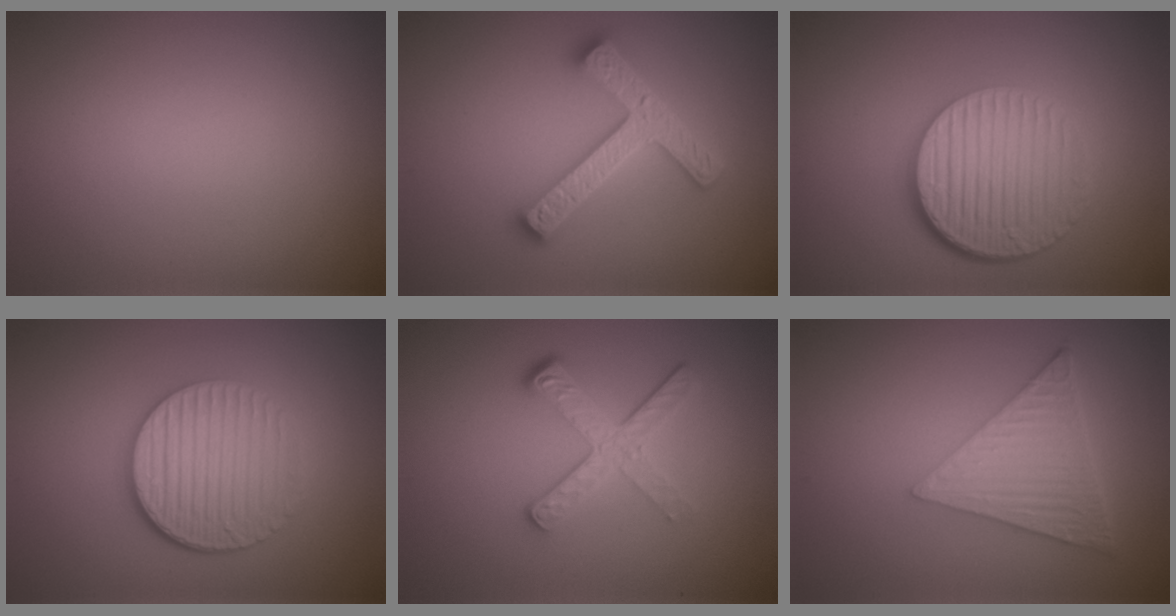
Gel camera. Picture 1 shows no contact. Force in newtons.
{"total": 4.5, "press": 4.4, "slide": 0.8}
{"total": 6.7, "press": 4.5, "slide": 5.0}
{"total": 5.5, "press": 3.9, "slide": 3.9}
{"total": 4.2, "press": 2.7, "slide": 3.3}
{"total": 6.4, "press": 4.5, "slide": 4.5}